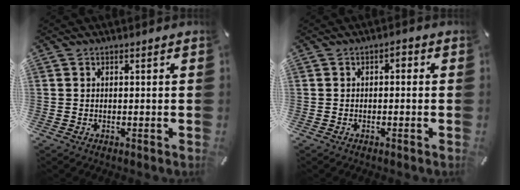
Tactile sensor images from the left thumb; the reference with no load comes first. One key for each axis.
{"total": 1.4, "fx": -0.8, "fy": 0.8, "fz": 0.9, "tx": -0.018, "ty": 0.009, "tz": -0.019}